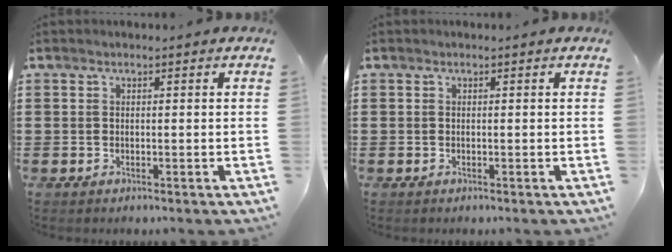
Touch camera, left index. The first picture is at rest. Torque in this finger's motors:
{"motor_torque": [-0.03, -0.02, 0.03, 0.00]}